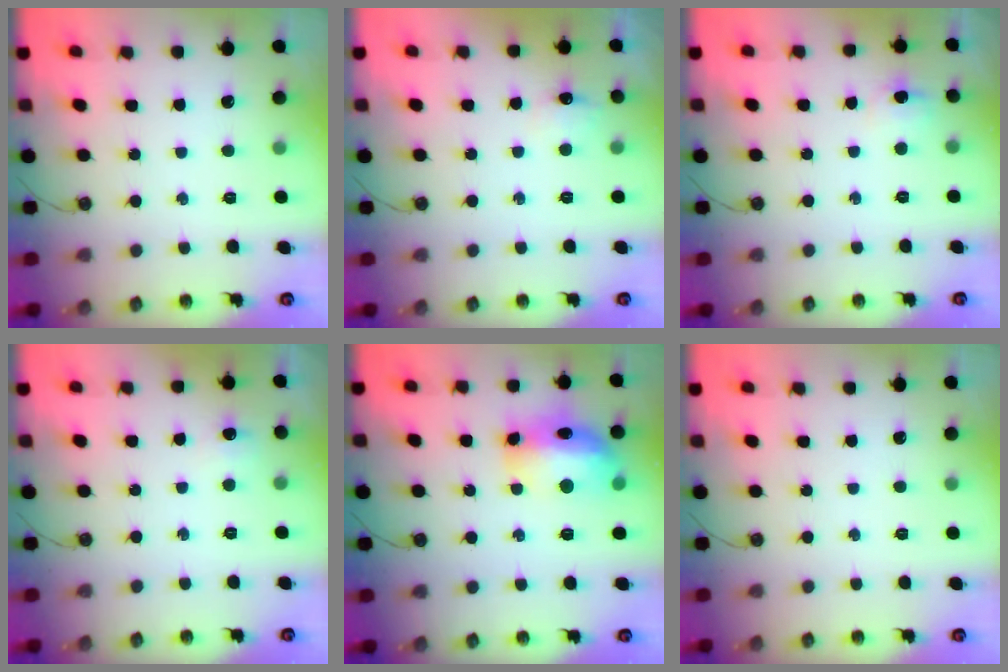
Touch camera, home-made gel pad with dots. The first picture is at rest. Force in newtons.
{"total": 6.2, "press": 6.1, "slide": 1.2}
{"total": 5.0, "press": 4.5, "slide": 2.2}
{"total": 4.4, "press": 4.4, "slide": 0.6}
{"total": 15.0, "press": 14.9, "slide": 1.3}
{"total": 0.0}